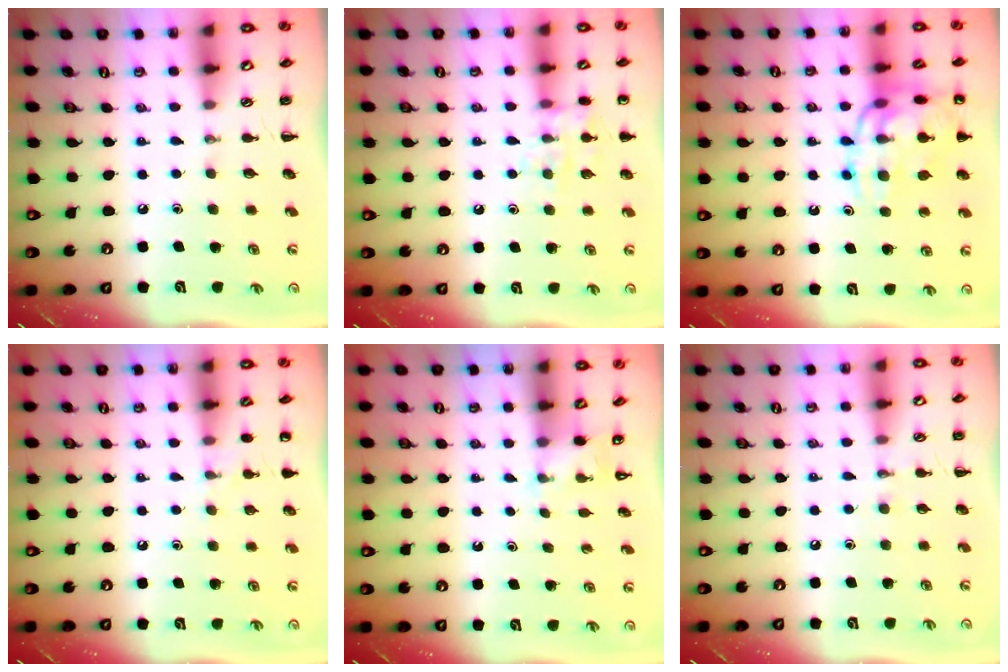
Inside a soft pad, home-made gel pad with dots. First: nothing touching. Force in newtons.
{"total": 9.0, "press": 9.0, "slide": 0.8}
{"total": 16.7, "press": 16.5, "slide": 2.5}
{"total": 5.6, "press": 5.2, "slide": 1.9}
{"total": 2.2, "press": 2.1, "slide": 0.7}
{"total": 5.0, "press": 4.8, "slide": 1.4}